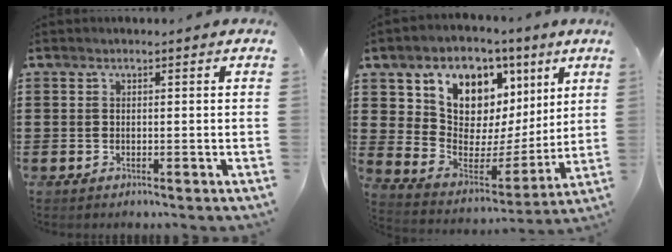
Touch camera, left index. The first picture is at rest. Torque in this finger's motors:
{"motor_torque": [2.14, 0.00, 1.05, 0.21]}